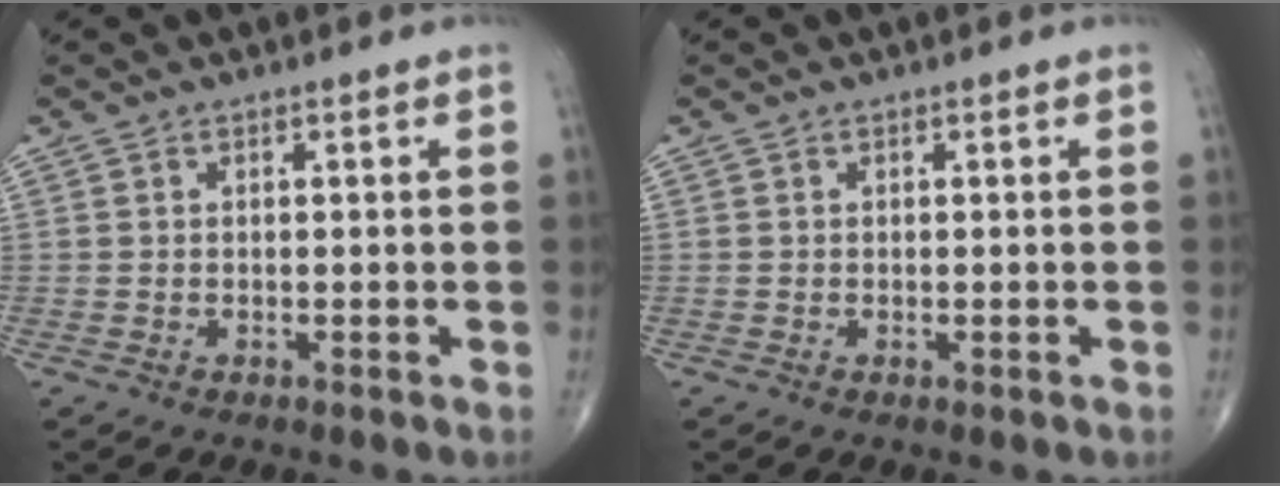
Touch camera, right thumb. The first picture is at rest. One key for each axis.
{"total": 0.0}